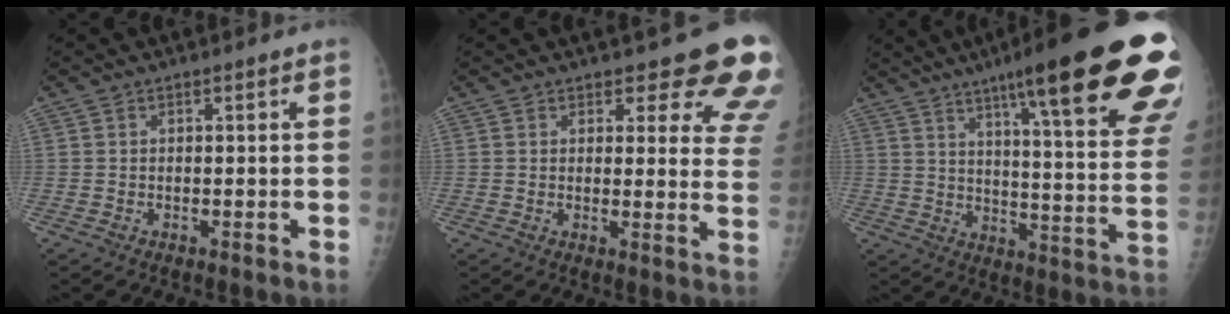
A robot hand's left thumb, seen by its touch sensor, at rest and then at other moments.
{"total": 12.3, "force": [10.0, 4.4, 5.6], "torque": [-0.008, -0.058, 0.089]}
{"total": 29.3, "force": [17.5, 4.1, 23.2], "torque": [-0.258, -0.054, 0.240]}